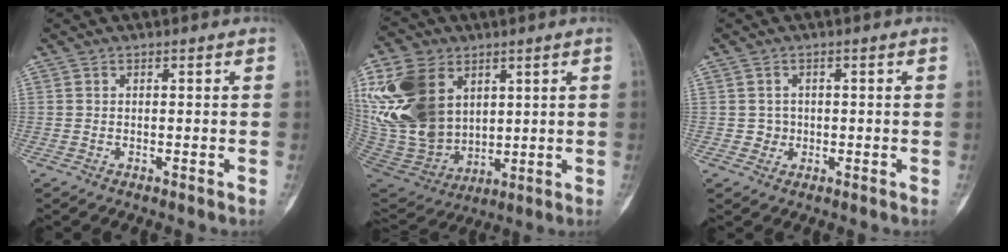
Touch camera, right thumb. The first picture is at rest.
{"total": 25.0, "force": [7.4, 17.7, 16.0], "torque": [-0.338, -0.018, 0.158]}
{"total": 2.0, "force": [-0.2, 1.9, 0.3], "torque": [0.009, 0.007, -0.005]}